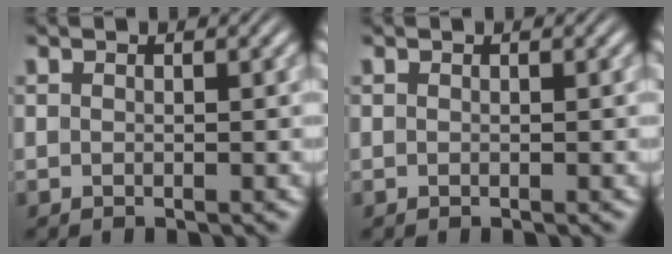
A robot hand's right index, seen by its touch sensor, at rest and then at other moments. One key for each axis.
{"total": 0.0}